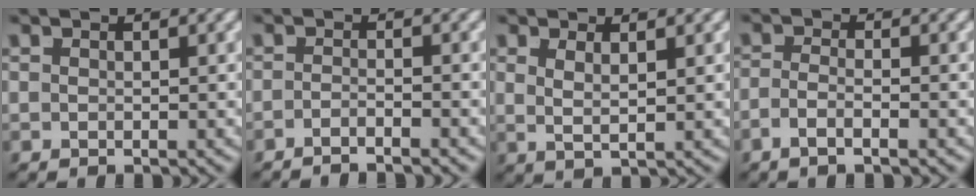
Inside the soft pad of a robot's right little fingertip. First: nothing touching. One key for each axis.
{"total": 2.6, "fx": -2.5, "fy": -0.5, "fz": 0.5, "tx": -0.004, "ty": -0.008, "tz": -0.041}
{"total": 2.1, "fx": 0.8, "fy": 0.4, "fz": 1.9, "tx": -0.030, "ty": -0.002, "tz": 0.018}
{"total": 2.3, "fx": -1.6, "fy": 0.1, "fz": 1.6, "tx": -0.032, "ty": -0.011, "tz": -0.024}